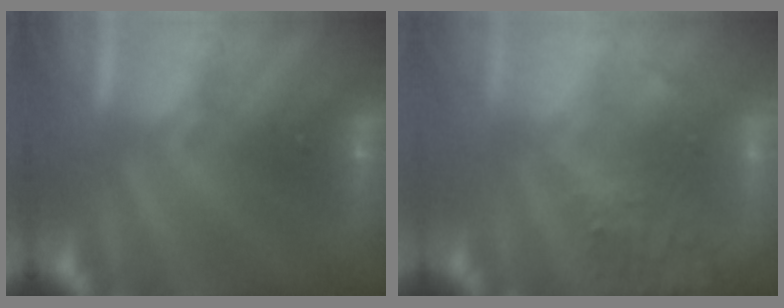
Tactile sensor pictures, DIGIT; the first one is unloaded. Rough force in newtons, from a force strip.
{"total": 7.0}